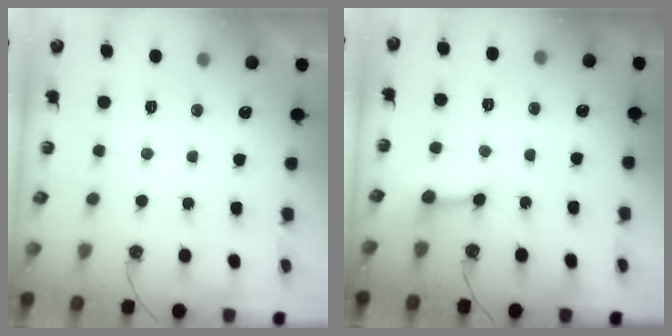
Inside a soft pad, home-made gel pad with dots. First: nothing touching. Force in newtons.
{"total": 4.9, "press": 4.9, "slide": 0.6}